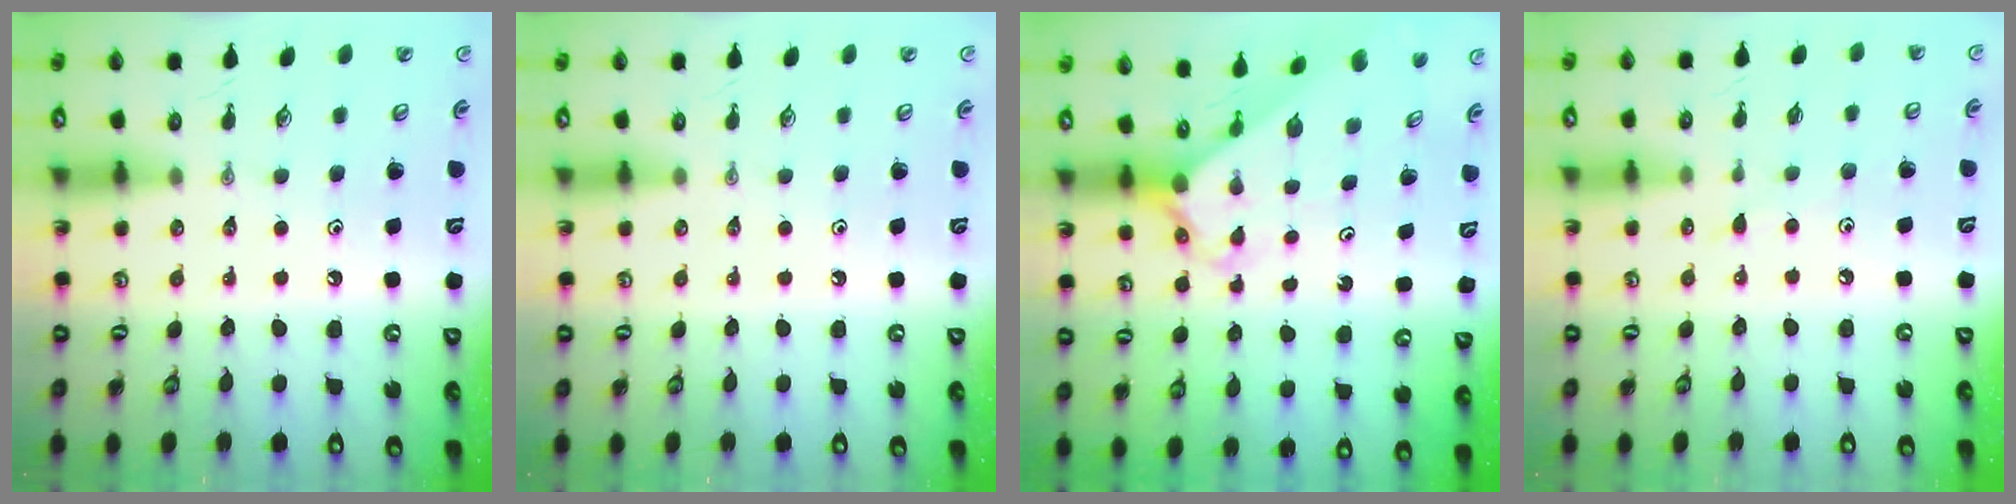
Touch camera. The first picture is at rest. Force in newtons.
{"total": 0.0}
{"total": 2.6, "press": 2.6, "slide": 0.1}
{"total": 4.8, "press": 4.7, "slide": 0.6}